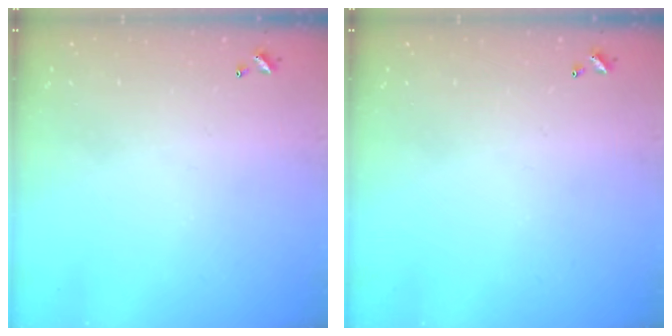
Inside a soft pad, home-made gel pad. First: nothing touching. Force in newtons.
{"total": 0.0}